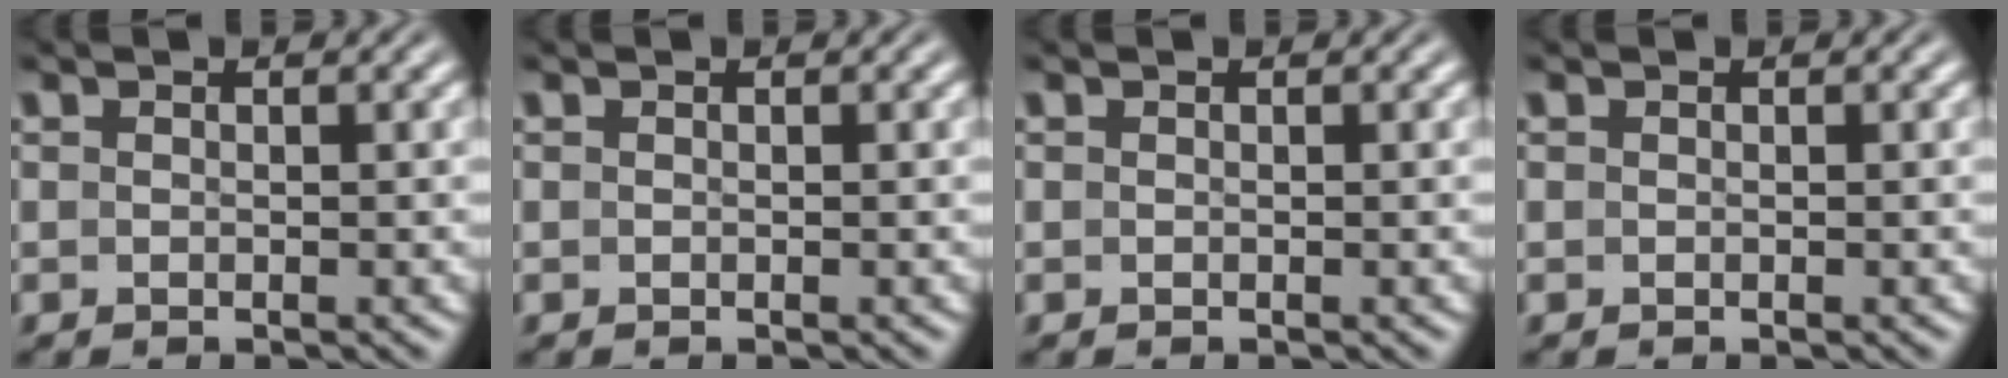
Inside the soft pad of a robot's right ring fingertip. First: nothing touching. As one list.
[{"total": 0.0}, {"total": 0.0}, {"total": 0.0}]